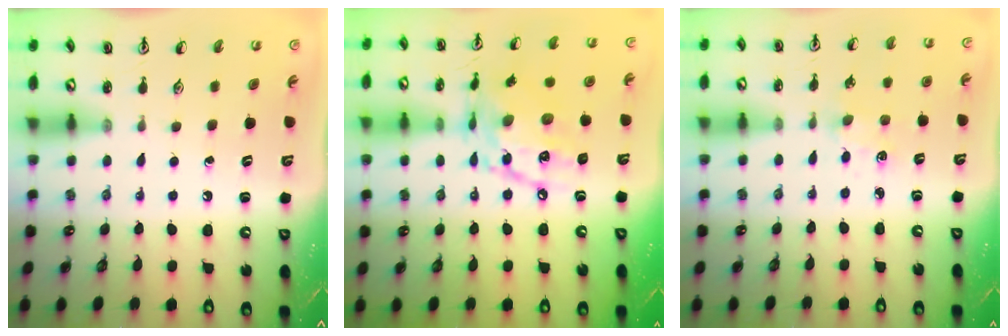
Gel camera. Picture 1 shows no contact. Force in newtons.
{"total": 15.2, "press": 15.1, "slide": 1.0}
{"total": 1.9, "press": 1.9, "slide": 0.2}